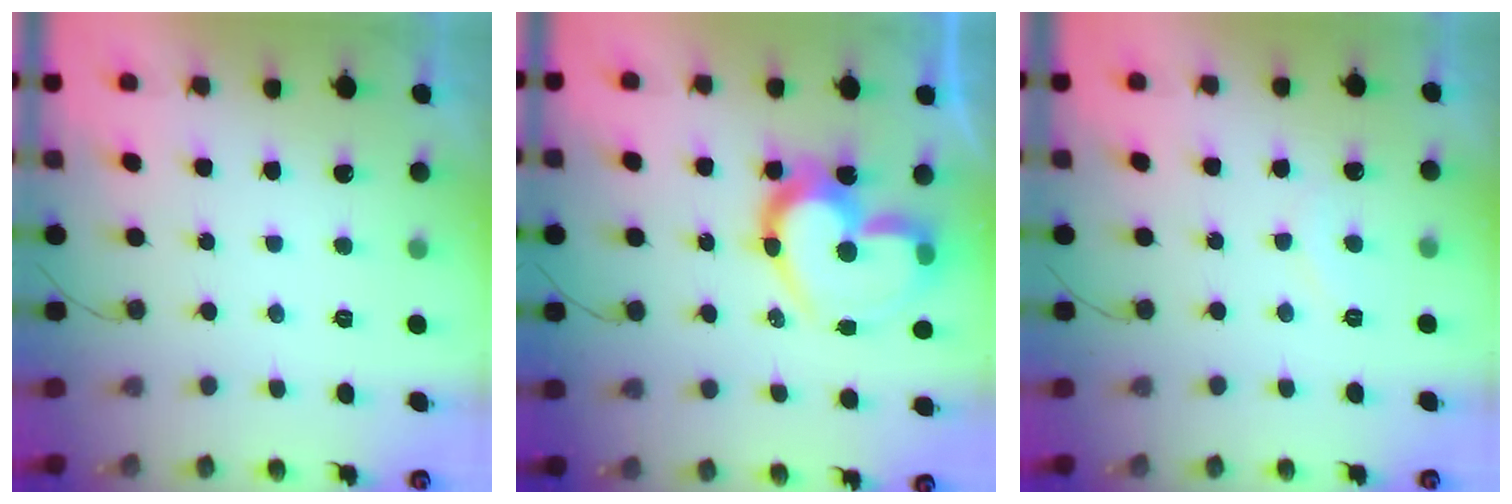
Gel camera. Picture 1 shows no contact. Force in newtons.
{"total": 18.9, "press": 18.8, "slide": 1.9}
{"total": 5.2, "press": 5.1, "slide": 0.4}